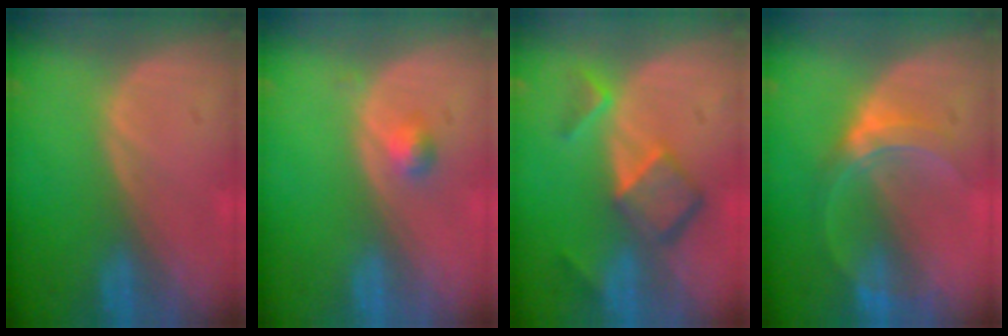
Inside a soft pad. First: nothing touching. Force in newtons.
{"total": 2.0, "press": 1.8, "slide": 0.8}
{"total": 7.0, "press": 6.0, "slide": 3.5}
{"total": 5.3, "press": 5.2, "slide": 0.8}